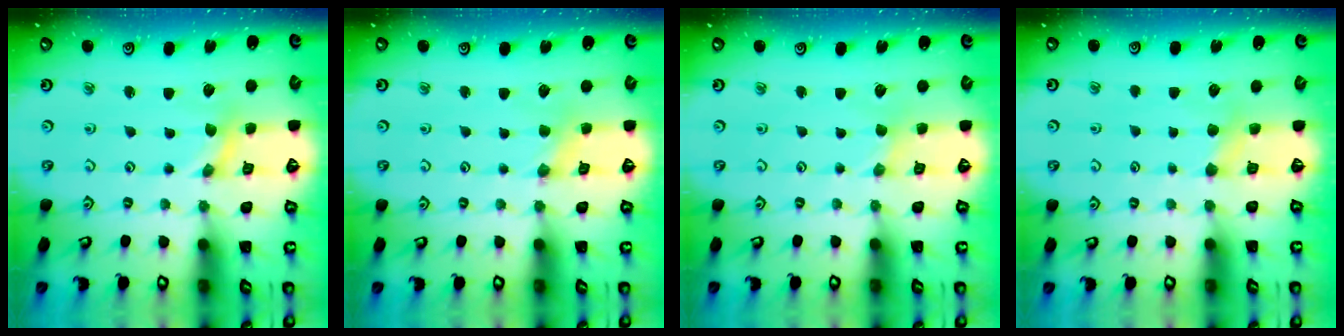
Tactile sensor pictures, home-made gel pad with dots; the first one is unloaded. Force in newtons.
{"total": 2.6, "press": 2.6, "slide": 0.3}
{"total": 0.0}
{"total": 2.9, "press": 2.8, "slide": 0.4}